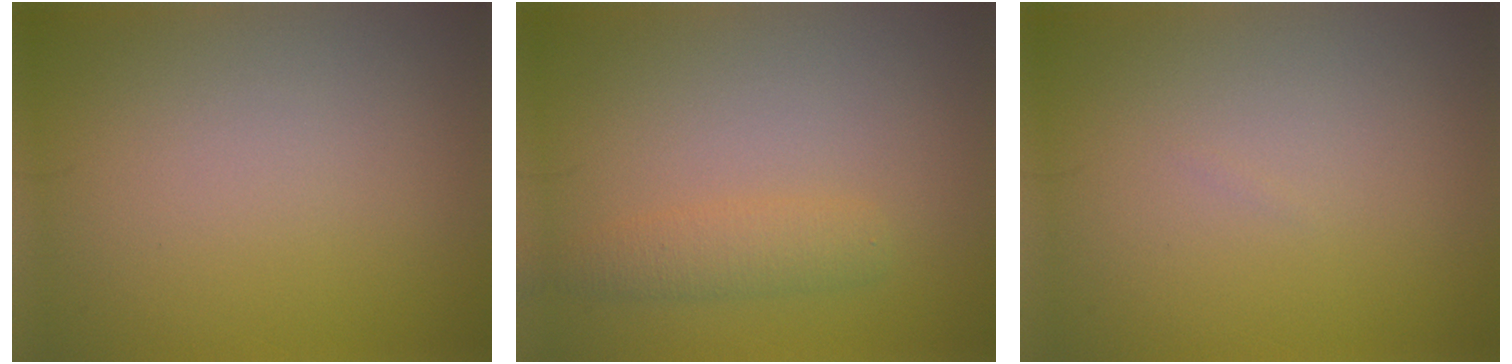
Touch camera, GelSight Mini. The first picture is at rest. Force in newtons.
{"total": 2.2, "press": 2.2, "slide": 0.1}
{"total": 0.0}